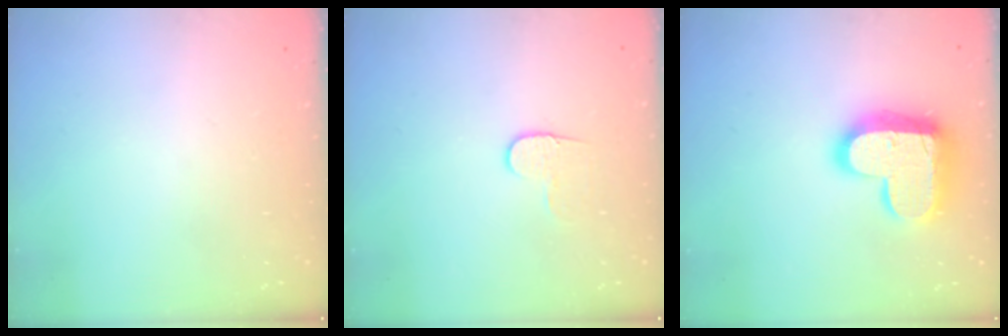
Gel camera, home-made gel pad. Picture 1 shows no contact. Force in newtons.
{"total": 6.2, "press": 6.1, "slide": 0.6}
{"total": 18.0, "press": 18.0, "slide": 1.3}